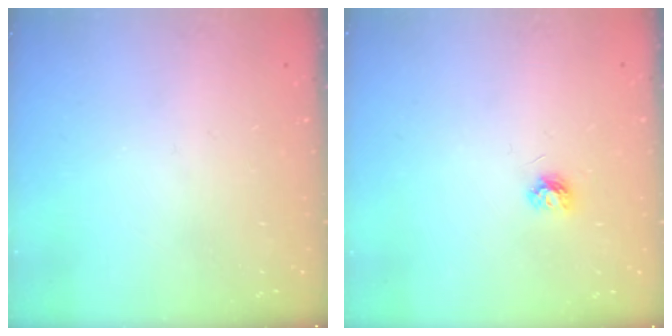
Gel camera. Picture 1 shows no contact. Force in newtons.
{"total": 4.0, "press": 4.0, "slide": 0.4}